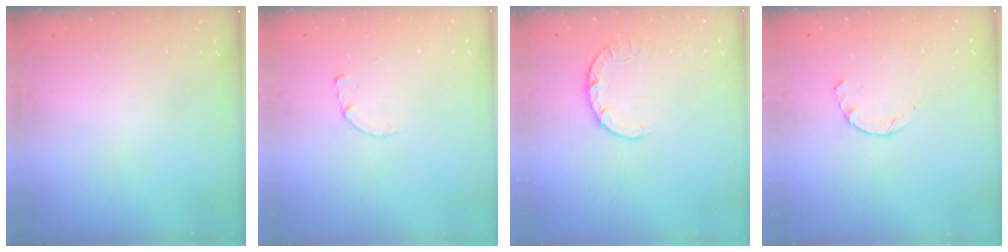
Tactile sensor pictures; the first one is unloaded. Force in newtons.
{"total": 0.7, "press": 0.6, "slide": 0.1}
{"total": 2.8, "press": 2.8, "slide": 0.4}
{"total": 1.7, "press": 1.6, "slide": 0.4}